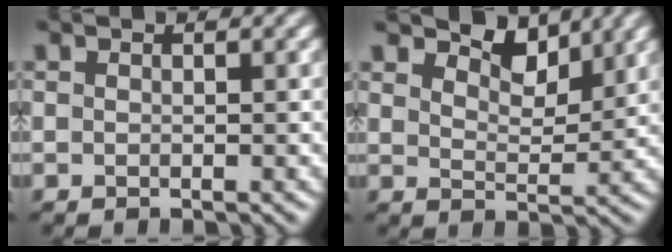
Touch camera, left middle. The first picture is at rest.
{"total": 3.7, "force": [3.2, 1.2, 1.3], "torque": [-0.025, 0.002, 0.047]}